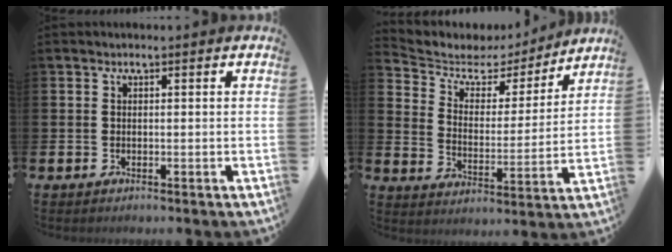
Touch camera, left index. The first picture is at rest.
{"total": 5.9, "force": [5.0, 2.9, 1.4], "torque": [-0.056, -0.040, 0.080]}